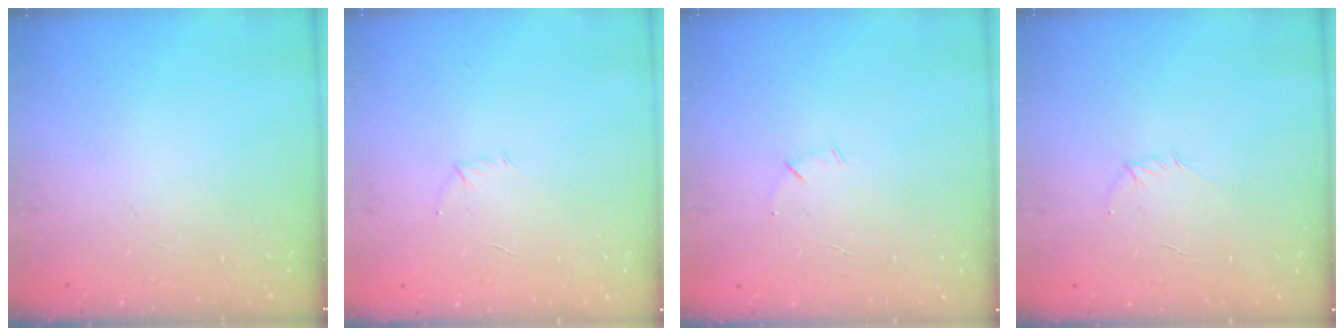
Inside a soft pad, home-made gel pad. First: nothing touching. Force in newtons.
{"total": 3.2, "press": 3.1, "slide": 0.7}
{"total": 3.5, "press": 3.4, "slide": 0.9}
{"total": 2.8, "press": 2.7, "slide": 0.7}